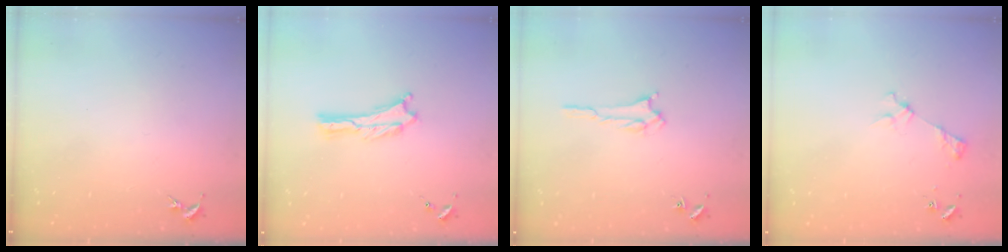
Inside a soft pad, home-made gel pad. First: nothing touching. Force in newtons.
{"total": 0.0}
{"total": 1.5, "press": 1.5, "slide": 0.2}
{"total": 3.3, "press": 3.3, "slide": 0.3}